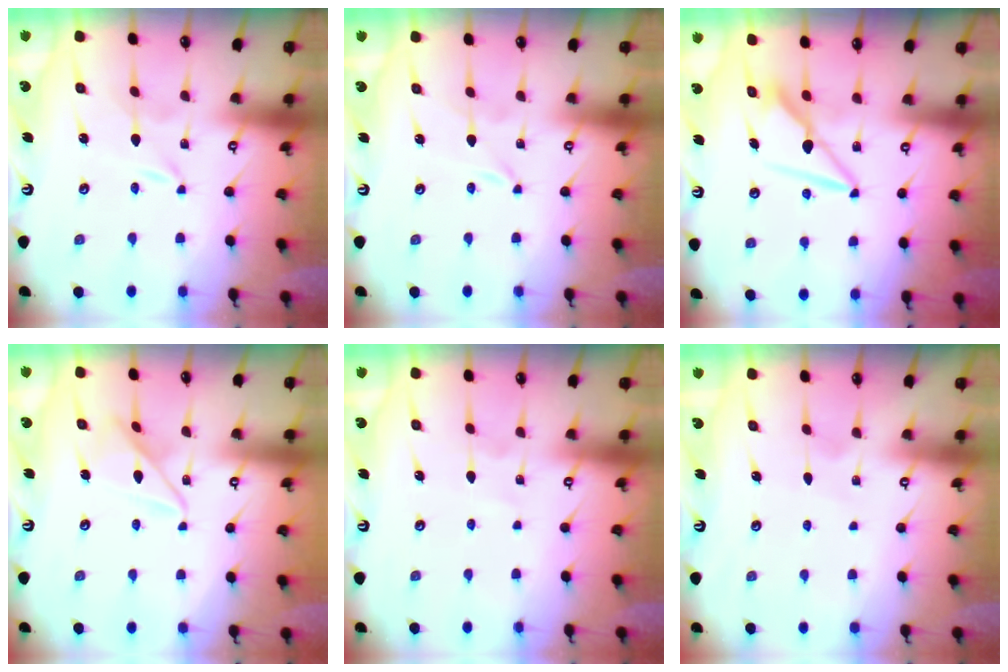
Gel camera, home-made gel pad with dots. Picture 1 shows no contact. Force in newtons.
{"total": 0.0}
{"total": 8.0, "press": 8.0, "slide": 0.1}
{"total": 8.6, "press": 8.6, "slide": 0.8}
{"total": 2.1, "press": 2.0, "slide": 0.3}
{"total": 4.5, "press": 4.5, "slide": 0.4}